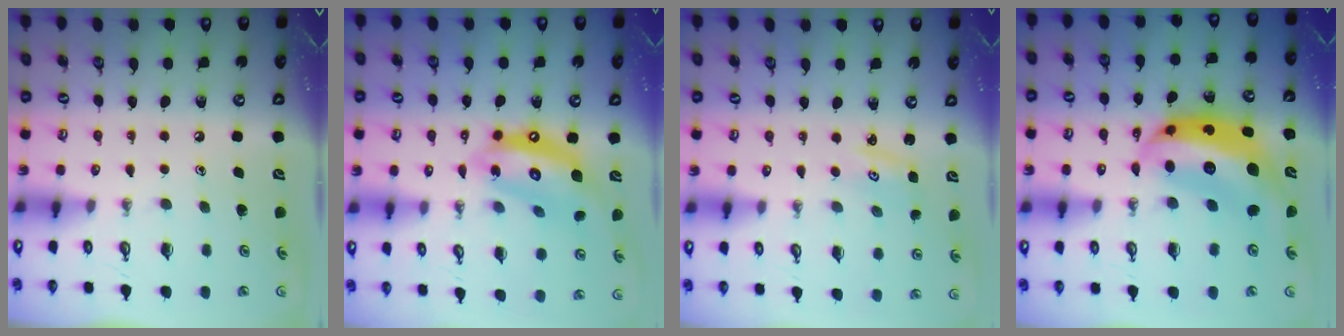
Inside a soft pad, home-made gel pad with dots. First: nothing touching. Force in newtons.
{"total": 14.1, "press": 14.0, "slide": 1.6}
{"total": 2.3, "press": 2.3, "slide": 0.3}
{"total": 13.4, "press": 13.3, "slide": 1.4}